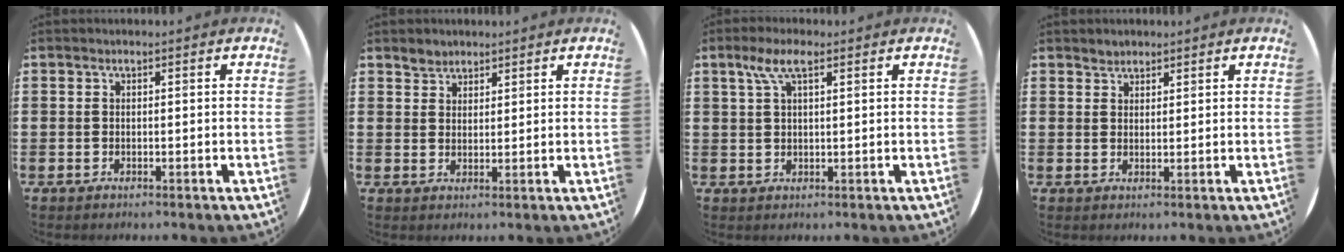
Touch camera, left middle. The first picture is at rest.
{"total": 2.3, "force": [2.0, 1.0, -0.3], "torque": [0.003, 0.003, 0.041]}
{"total": 4.0, "force": [2.3, 1.2, 3.1], "torque": [-0.066, 0.009, 0.038]}
{"total": 1.6, "force": [1.5, 0.6, -0.2], "torque": [0.002, 0.002, 0.030]}